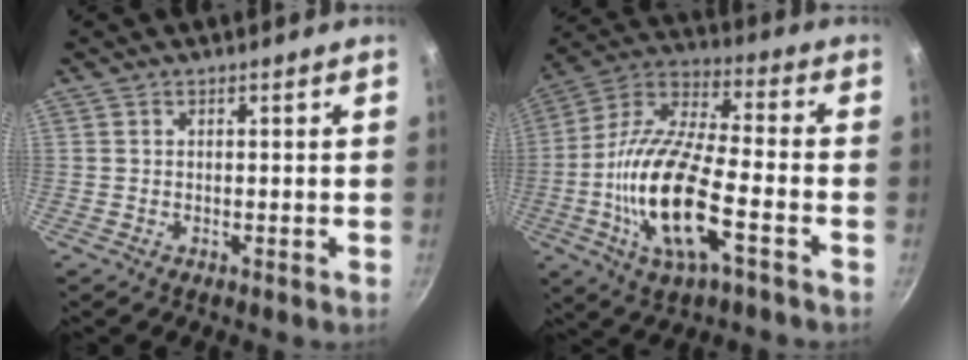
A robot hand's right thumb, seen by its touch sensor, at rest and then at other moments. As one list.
[{"total": 19.3, "force": [-5.6, 6.9, 17.2], "torque": [-0.341, 0.027, -0.123]}]